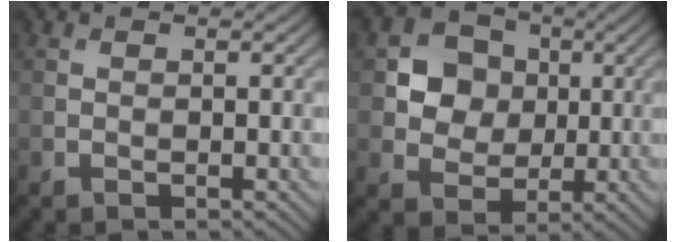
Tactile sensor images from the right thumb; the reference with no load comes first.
{"total": 6.5, "force": [1.0, 5.7, 3.0], "torque": [-0.063, 0.007, 0.002]}